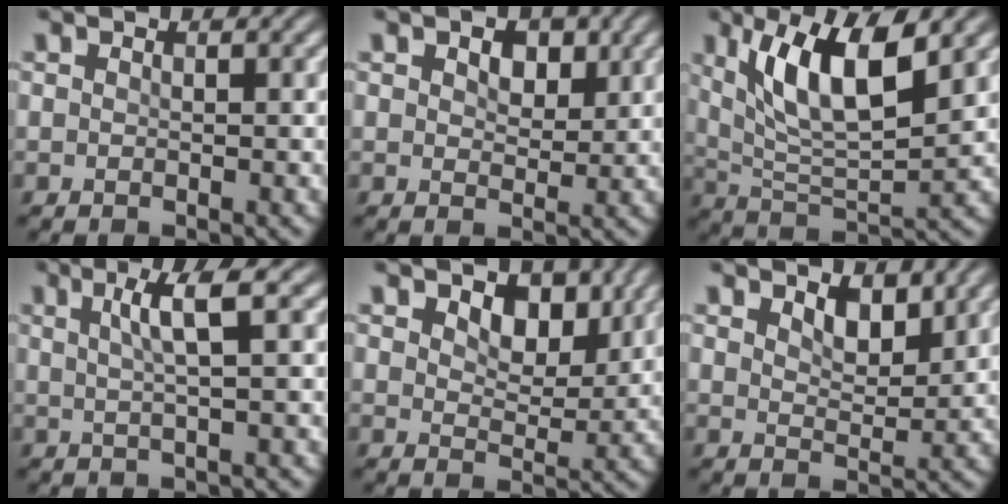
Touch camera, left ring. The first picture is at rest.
{"total": 3.0, "force": [1.4, 1.9, 1.9], "torque": [-0.030, 0.000, 0.019]}
{"total": 8.3, "force": [3.4, 2.6, 7.2], "torque": [-0.133, -0.006, 0.063]}
{"total": 3.6, "force": [1.2, 0.6, 3.4], "torque": [-0.050, 0.007, 0.019]}
{"total": 4.2, "force": [2.2, 2.5, 2.6], "torque": [-0.046, -0.009, 0.029]}
{"total": 2.6, "force": [1.8, 1.0, 1.5], "torque": [-0.033, -0.008, 0.031]}